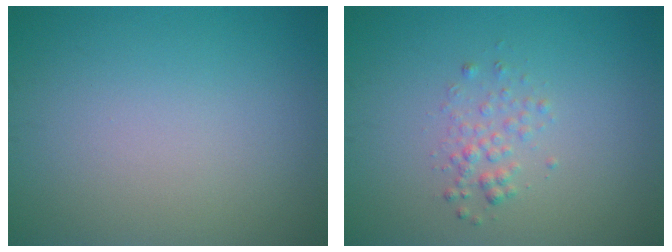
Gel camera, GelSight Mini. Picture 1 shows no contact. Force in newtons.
{"total": 1.5, "press": 1.5, "slide": 0.1}